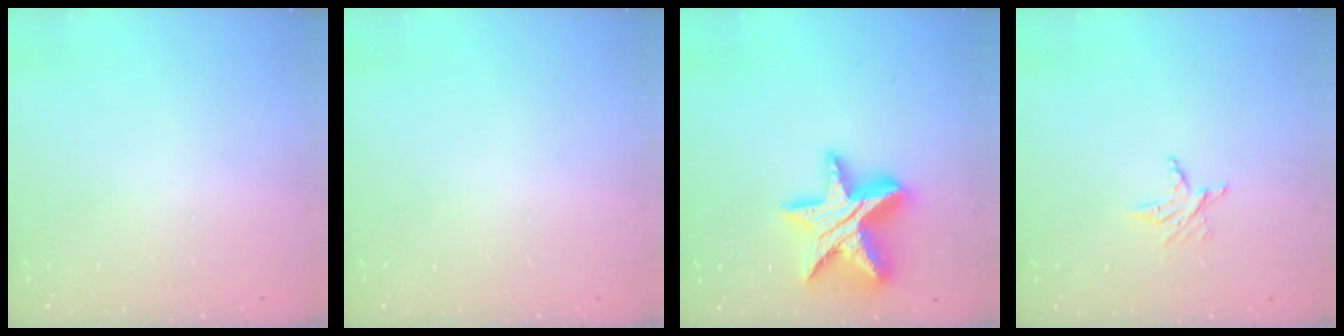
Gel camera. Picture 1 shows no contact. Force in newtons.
{"total": 0.0}
{"total": 18.9, "press": 18.8, "slide": 1.3}
{"total": 3.6, "press": 3.6, "slide": 0.5}